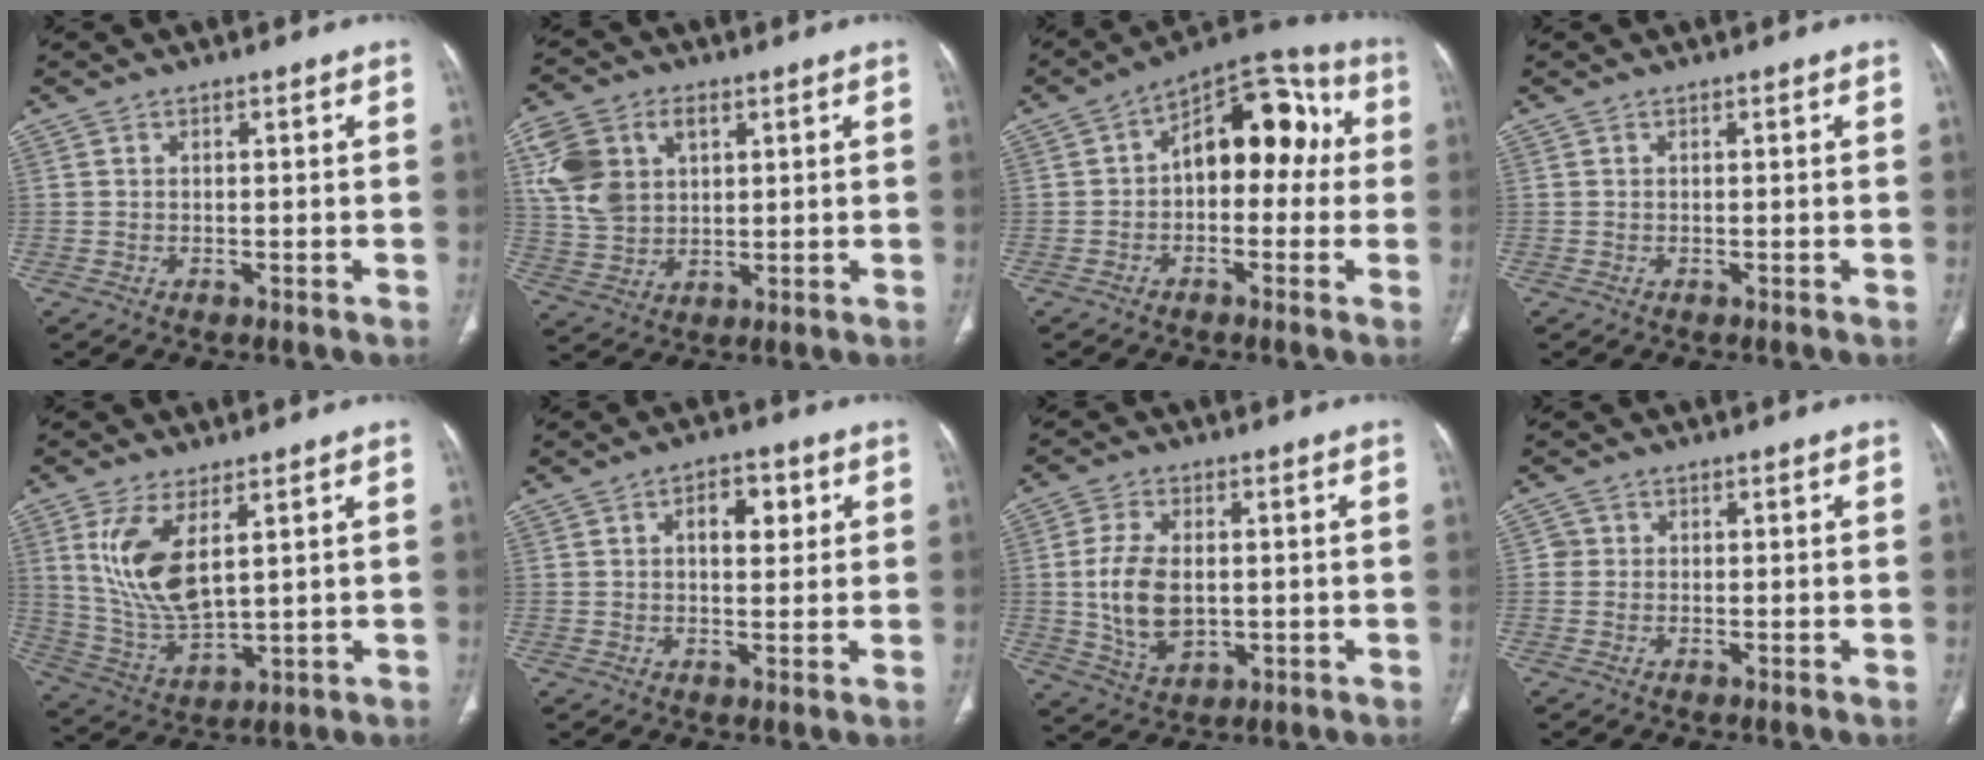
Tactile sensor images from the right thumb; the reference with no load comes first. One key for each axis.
{"total": 12.5, "fx": 4.1, "fy": 9.0, "fz": 7.7, "tx": -0.144, "ty": 0.000, "tz": 0.083}
{"total": 14.7, "fx": 1.2, "fy": 8.9, "fz": 11.6, "tx": -0.108, "ty": 0.050, "tz": 0.002}
{"total": 0.0}
{"total": 12.1, "fx": 4.4, "fy": 5.1, "fz": 10.1, "tx": -0.206, "ty": -0.027, "tz": 0.103}
{"total": 6.5, "fx": 2.0, "fy": 3.6, "fz": 5.0, "tx": -0.050, "ty": 0.001, "tz": 0.027}
{"total": 10.5, "fx": 0.0, "fy": 6.5, "fz": 8.3, "tx": -0.154, "ty": -0.007, "tz": 0.011}
{"total": 1.4, "fx": 0.1, "fy": 1.4, "fz": 0.2, "tx": 0.005, "ty": 0.004, "tz": -0.001}